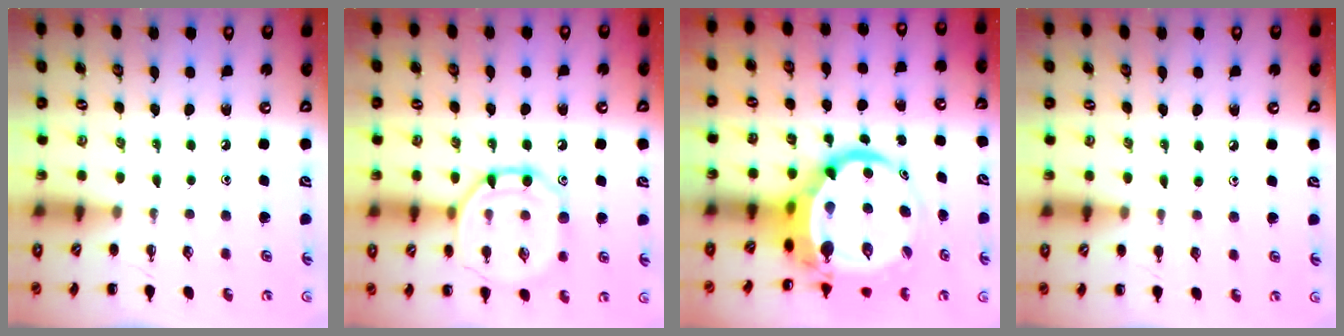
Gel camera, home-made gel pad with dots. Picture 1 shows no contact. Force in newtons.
{"total": 13.9, "press": 13.9, "slide": 0.7}
{"total": 13.3, "press": 12.9, "slide": 3.2}
{"total": 4.0, "press": 3.7, "slide": 1.6}